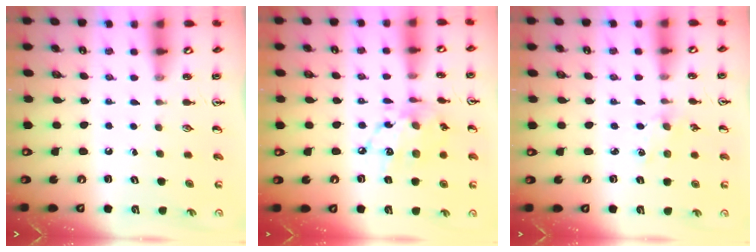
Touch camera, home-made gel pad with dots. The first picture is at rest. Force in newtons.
{"total": 12.8, "press": 12.8, "slide": 0.8}
{"total": 2.4, "press": 2.4, "slide": 0.3}